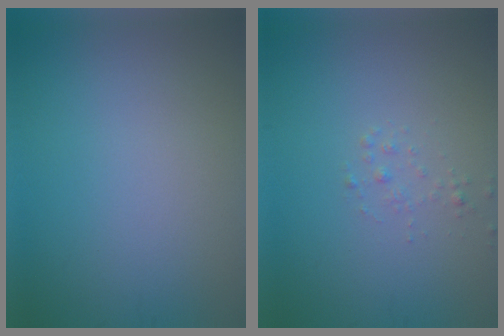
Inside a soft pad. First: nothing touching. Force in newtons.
{"total": 0.8, "press": 0.8, "slide": 0.0}